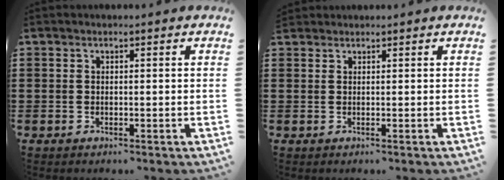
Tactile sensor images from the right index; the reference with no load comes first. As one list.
[{"total": 0.7, "force": [0.7, 0.1, -0.2], "torque": [0.003, 0.002, 0.013]}]